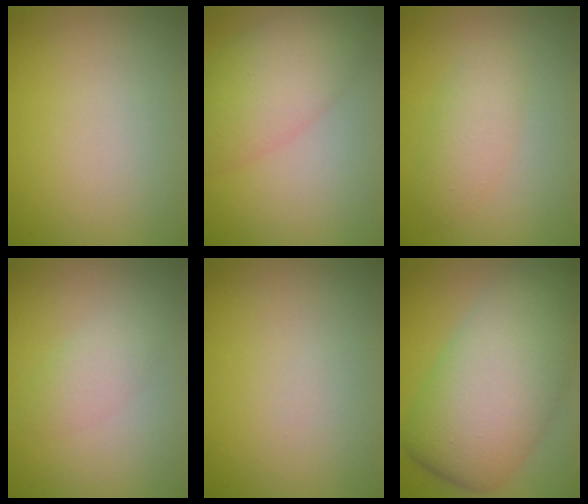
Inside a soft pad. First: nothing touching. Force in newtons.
{"total": 6.2, "press": 6.2, "slide": 0.2}
{"total": 2.6, "press": 2.6, "slide": 0.1}
{"total": 1.9, "press": 1.9, "slide": 0.1}
{"total": 0.0}
{"total": 11.1, "press": 11.1, "slide": 0.5}